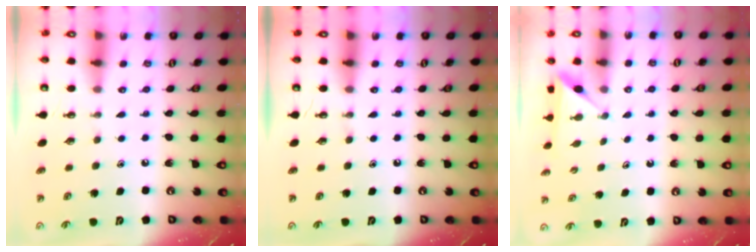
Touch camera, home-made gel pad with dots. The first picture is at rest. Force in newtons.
{"total": 0.0}
{"total": 2.5, "press": 2.5, "slide": 0.2}